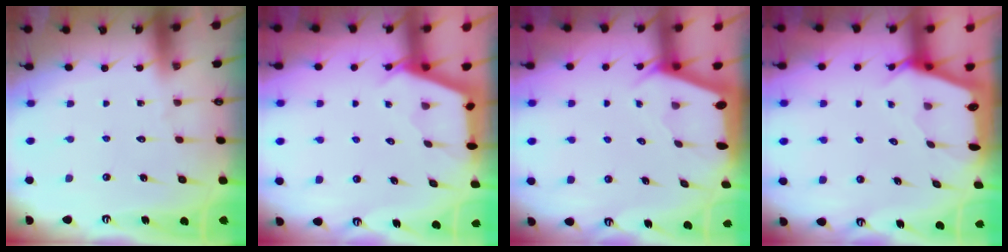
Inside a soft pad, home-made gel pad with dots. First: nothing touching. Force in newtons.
{"total": 2.5, "press": 2.5, "slide": 0.3}
{"total": 2.0, "press": 1.9, "slide": 0.3}
{"total": 2.5, "press": 2.5, "slide": 0.3}